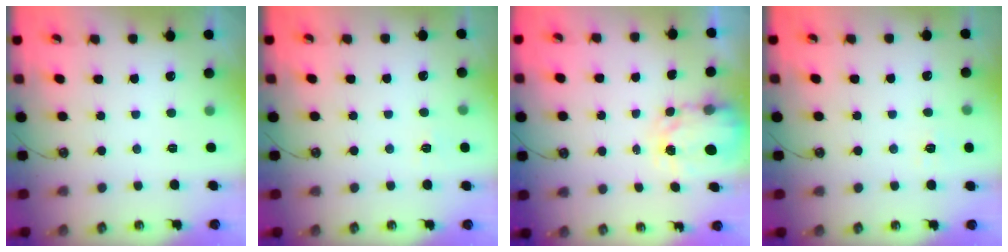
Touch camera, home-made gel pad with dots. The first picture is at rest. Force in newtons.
{"total": 4.6, "press": 4.6, "slide": 0.5}
{"total": 3.9, "press": 3.9, "slide": 0.3}
{"total": 5.7, "press": 5.7, "slide": 0.5}